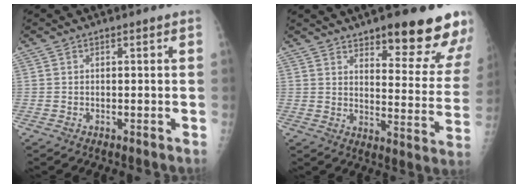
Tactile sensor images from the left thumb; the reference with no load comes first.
{"total": 20.2, "force": [14.4, 5.2, 13.2], "torque": [-0.130, -0.080, 0.187]}